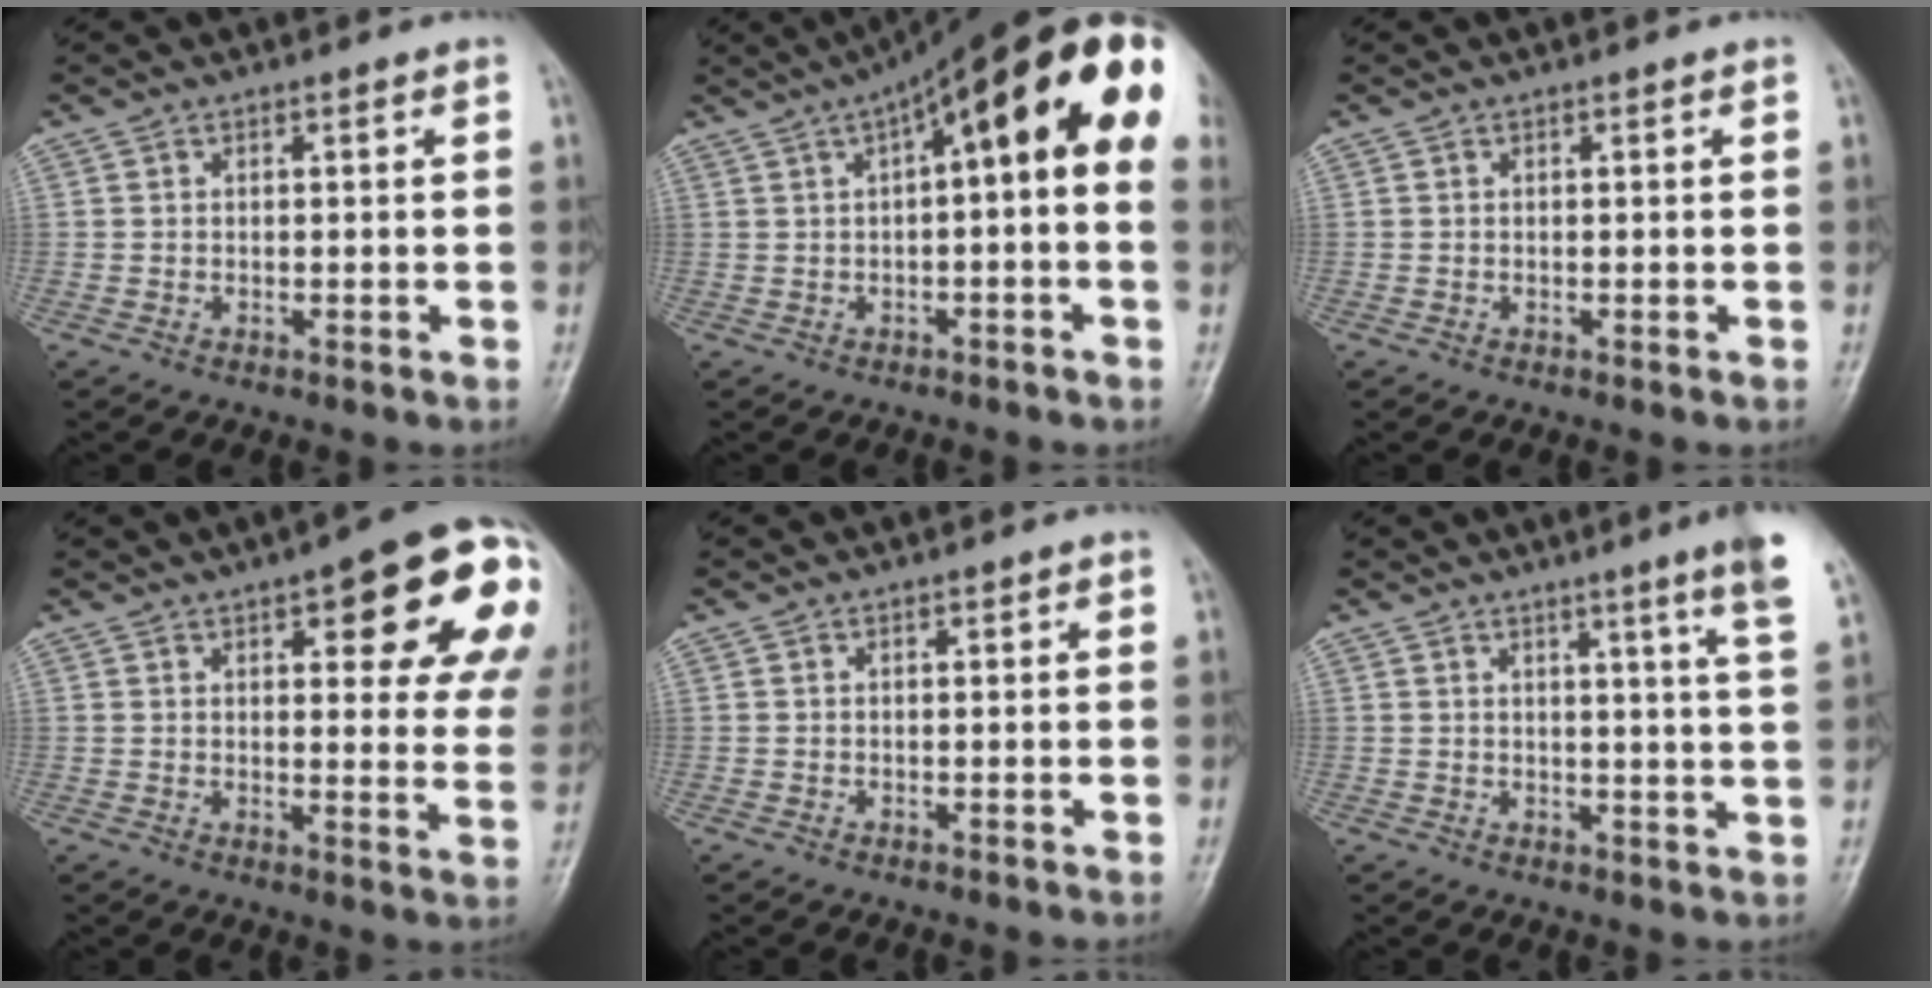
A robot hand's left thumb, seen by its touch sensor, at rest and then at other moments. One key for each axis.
{"total": 18.6, "fx": 4.4, "fy": 5.4, "fz": 17.2, "tx": -0.236, "ty": 0.047, "tz": 0.053}
{"total": 0.0}
{"total": 20.9, "fx": 8.6, "fy": 6.7, "fz": 17.9, "tx": -0.185, "ty": -0.018, "tz": 0.102}
{"total": 0.0}
{"total": 8.1, "fx": 5.1, "fy": -0.6, "fz": 6.2, "tx": -0.078, "ty": -0.027, "tz": 0.058}